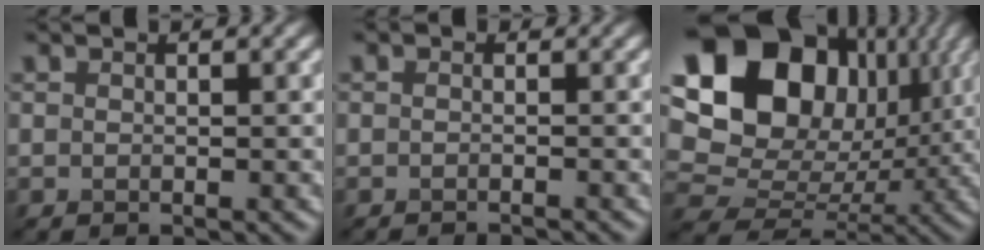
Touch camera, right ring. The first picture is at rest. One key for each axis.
{"total": 1.5, "fx": -1.0, "fy": 0.7, "fz": 0.7, "tx": 0.013, "ty": 0.008, "tz": -0.022}
{"total": 18.3, "fx": 6.5, "fy": 14.0, "fz": 9.9, "tx": -0.211, "ty": 0.065, "tz": 0.143}